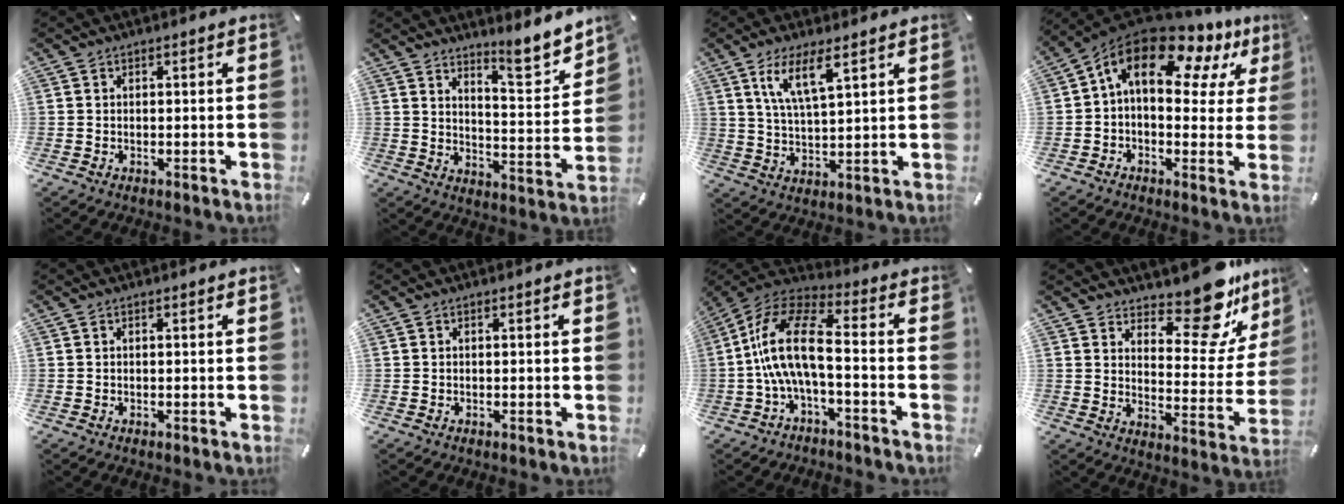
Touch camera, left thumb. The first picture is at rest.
{"total": 10.1, "force": [9.0, 2.5, 3.6], "torque": [-0.037, -0.078, 0.158]}
{"total": 8.5, "force": [5.2, 2.2, 6.4], "torque": [-0.139, -0.007, 0.093]}
{"total": 15.1, "force": [7.9, 7.9, 10.2], "torque": [-0.188, -0.046, 0.133]}
{"total": 0.0}
{"total": 0.0}
{"total": 14.7, "force": [-2.6, 6.4, 13.0], "torque": [-0.271, 0.011, -0.046]}
{"total": 15.7, "force": [12.6, 6.0, 7.2], "torque": [-0.087, -0.117, 0.209]}